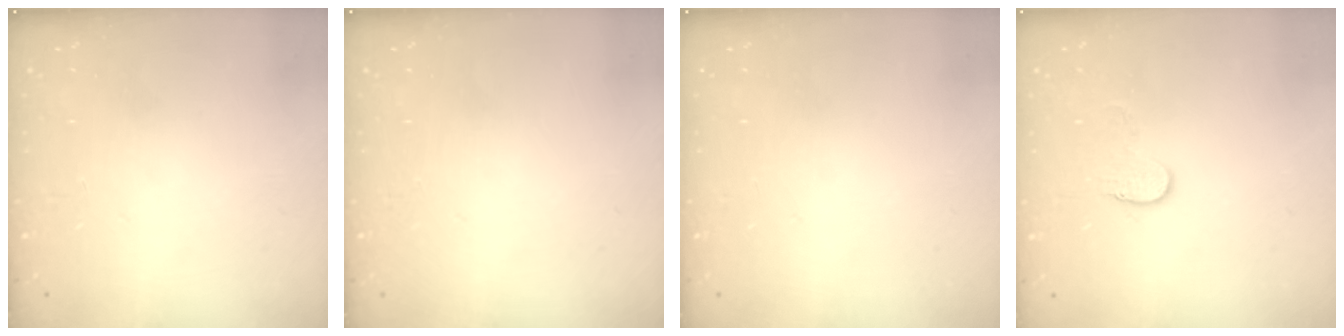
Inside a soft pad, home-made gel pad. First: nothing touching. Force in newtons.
{"total": 0.0}
{"total": 0.0}
{"total": 6.2, "press": 6.2, "slide": 0.4}